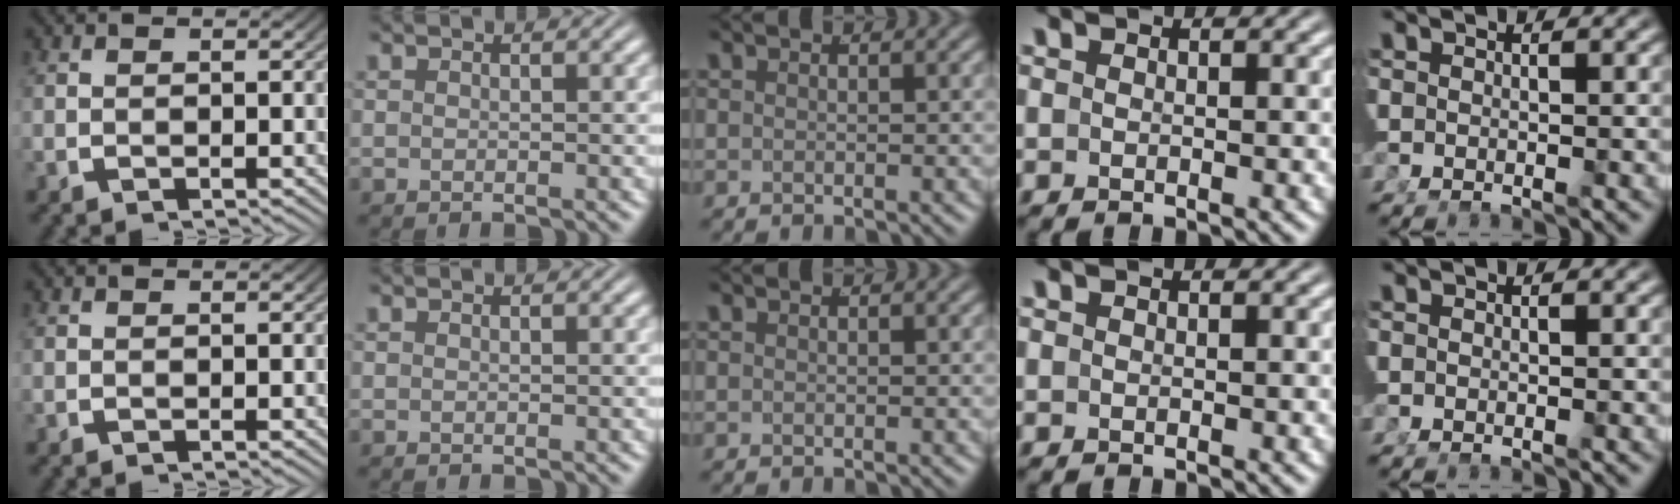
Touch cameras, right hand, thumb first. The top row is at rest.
{}